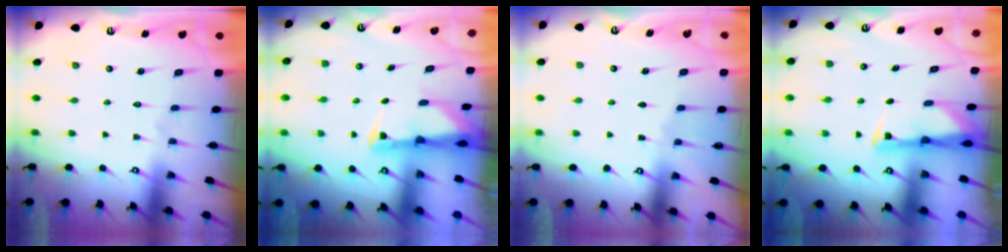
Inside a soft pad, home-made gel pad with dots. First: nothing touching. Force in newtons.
{"total": 2.3, "press": 2.3, "slide": 0.5}
{"total": 0.5, "press": 0.5, "slide": 0.1}
{"total": 3.1, "press": 3.0, "slide": 0.5}